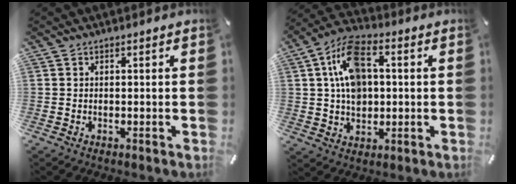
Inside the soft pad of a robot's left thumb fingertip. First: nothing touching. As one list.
[{"total": 12.1, "force": [2.1, 8.6, 8.3], "torque": [-0.158, 0.011, 0.039]}]